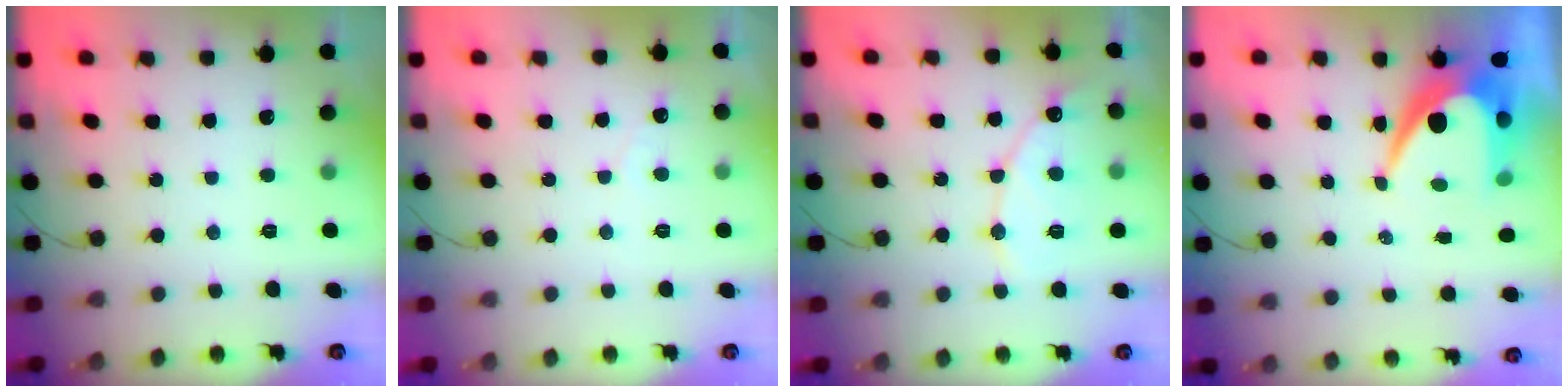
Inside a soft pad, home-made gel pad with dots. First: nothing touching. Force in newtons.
{"total": 2.2, "press": 2.2, "slide": 0.0}
{"total": 10.7, "press": 10.6, "slide": 1.0}
{"total": 11.2, "press": 11.2, "slide": 0.6}